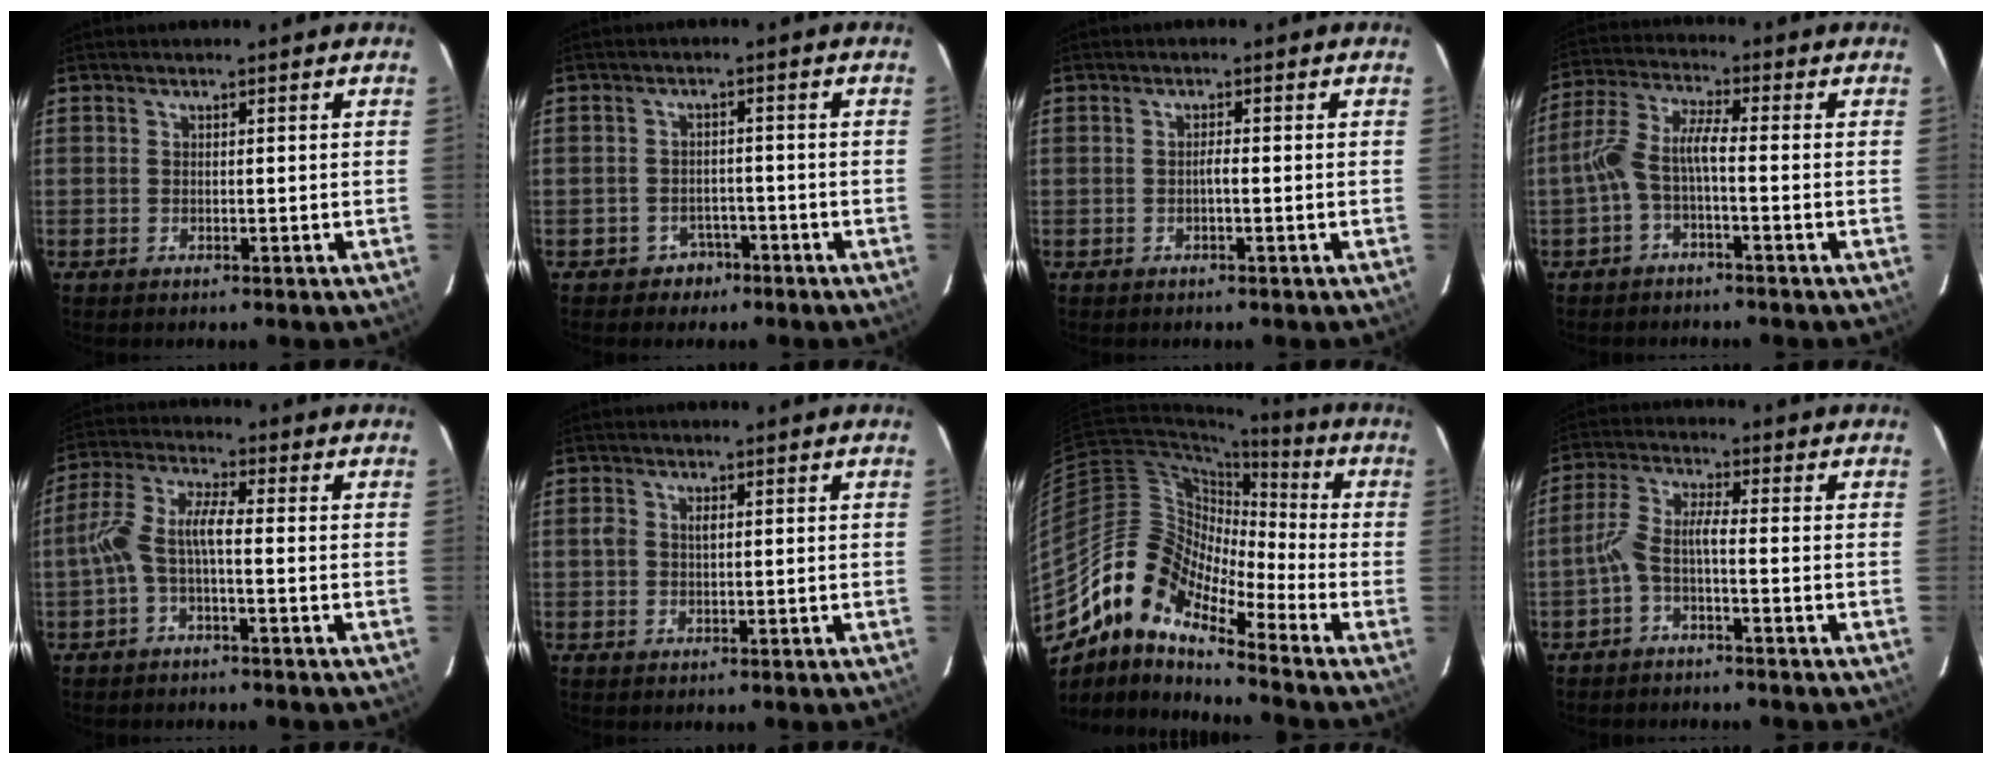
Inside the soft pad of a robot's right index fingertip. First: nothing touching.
{"total": 4.1, "force": [-2.6, 3.2, 0.2], "torque": [-0.011, 0.019, -0.033]}
{"total": 1.1, "force": [-0.4, 0.1, 1.0], "torque": [-0.018, 0.004, -0.008]}
{"total": 5.9, "force": [-2.1, 1.2, 5.4], "torque": [-0.130, 0.014, -0.042]}
{"total": 6.2, "force": [-1.8, 1.4, 5.8], "torque": [-0.136, 0.014, -0.036]}
{"total": 2.2, "force": [0.3, 1.6, 1.5], "torque": [-0.027, 0.004, 0.004]}
{"total": 13.3, "force": [-9.5, 5.1, 7.9], "torque": [-0.124, 0.010, -0.199]}
{"total": 4.4, "force": [-2.0, 0.7, 3.8], "torque": [-0.097, 0.014, -0.041]}